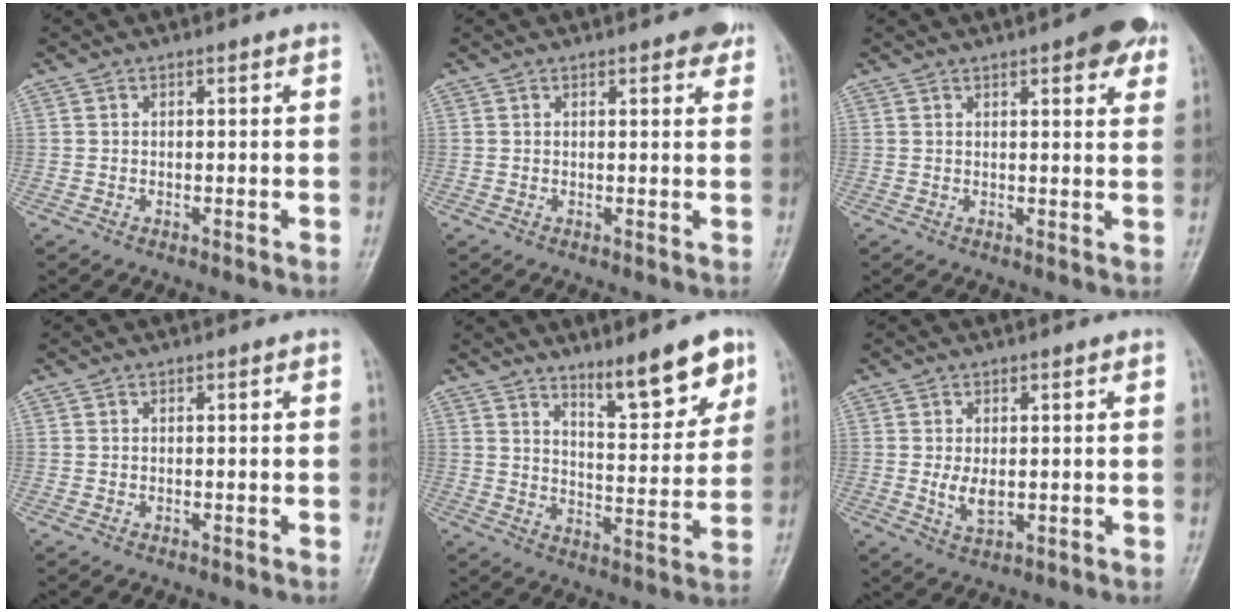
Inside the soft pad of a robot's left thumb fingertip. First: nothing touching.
{"total": 3.4, "force": [2.2, 1.2, 2.3], "torque": [-0.019, -0.004, 0.024]}
{"total": 7.8, "force": [4.2, 2.5, 6.1], "torque": [-0.056, -0.011, 0.047]}
{"total": 0.0}
{"total": 11.6, "force": [8.1, 2.9, 7.8], "torque": [-0.090, -0.062, 0.130]}
{"total": 3.7, "force": [0.1, 2.0, 3.1], "torque": [-0.054, -0.010, 0.011]}